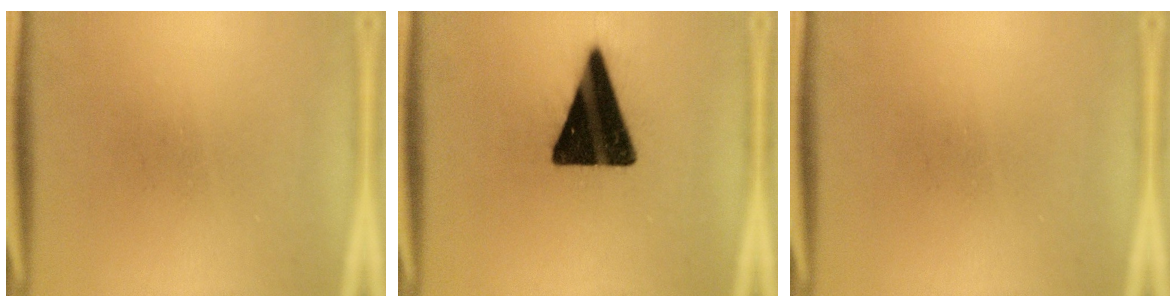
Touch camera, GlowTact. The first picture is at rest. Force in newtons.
{"total": 17.9}
{"total": 0.0}